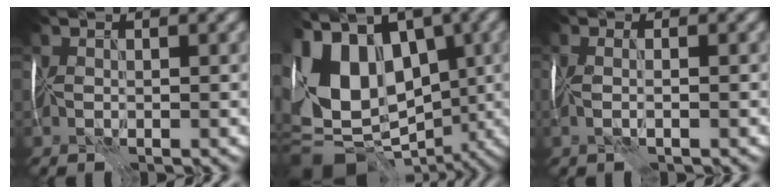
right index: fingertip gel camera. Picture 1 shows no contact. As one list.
[{"total": 13.7, "force": [0.3, 10.7, 8.6], "torque": [-0.148, 0.011, 0.007]}, {"total": 1.0, "force": [-0.3, -0.6, 0.7], "torque": [-0.009, 0.003, -0.007]}]